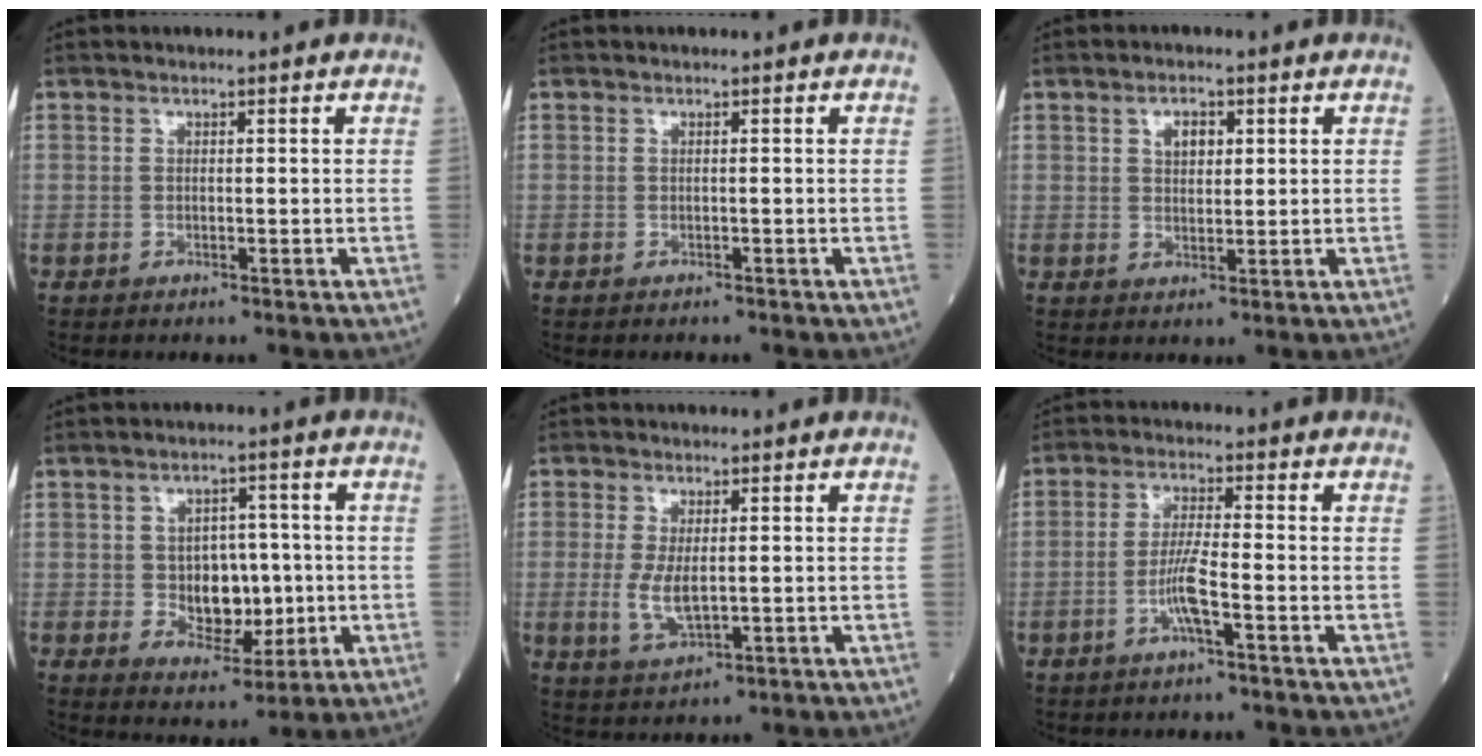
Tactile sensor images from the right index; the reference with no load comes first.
{"total": 0.0}
{"total": 3.1, "force": [1.2, 1.7, 2.3], "torque": [-0.038, 0.004, 0.020]}
{"total": 7.6, "force": [-0.6, 4.9, 5.8], "torque": [-0.087, 0.008, 0.000]}
{"total": 5.0, "force": [-0.4, 1.8, 4.6], "torque": [-0.100, -0.012, -0.002]}
{"total": 4.6, "force": [-1.9, 0.0, 4.2], "torque": [-0.087, 0.004, -0.035]}